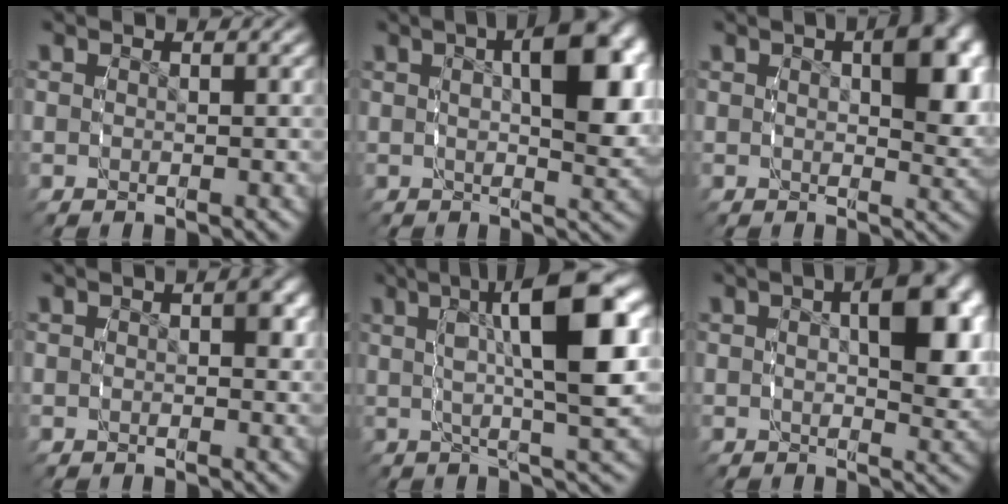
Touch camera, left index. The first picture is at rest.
{"total": 7.7, "force": [1.3, 2.9, 7.0], "torque": [-0.096, -0.004, 0.025]}
{"total": 4.6, "force": [0.8, 1.7, 4.2], "torque": [-0.052, -0.008, 0.017]}
{"total": 1.3, "force": [0.2, 0.5, 1.2], "torque": [-0.016, 0.000, 0.005]}
{"total": 11.0, "force": [2.8, 2.7, 10.3], "torque": [-0.143, 0.020, 0.042]}
{"total": 6.6, "force": [0.9, 2.8, 5.9], "torque": [-0.082, -0.009, 0.019]}